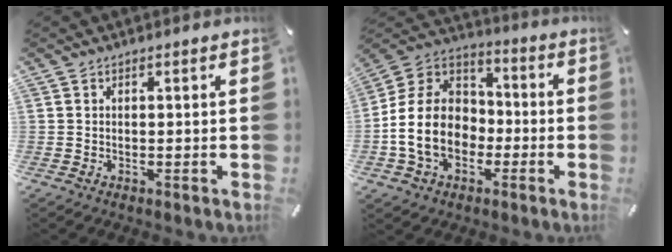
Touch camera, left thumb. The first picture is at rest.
{"total": 15.2, "force": [-4.2, 12.0, 8.3], "torque": [-0.192, 0.025, -0.077]}